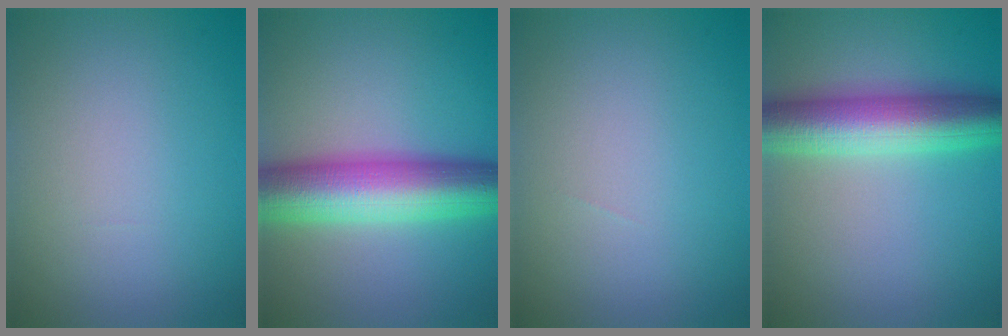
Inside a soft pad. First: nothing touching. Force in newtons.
{"total": 9.8, "press": 9.8, "slide": 0.1}
{"total": 0.0}
{"total": 7.8, "press": 7.8, "slide": 0.1}